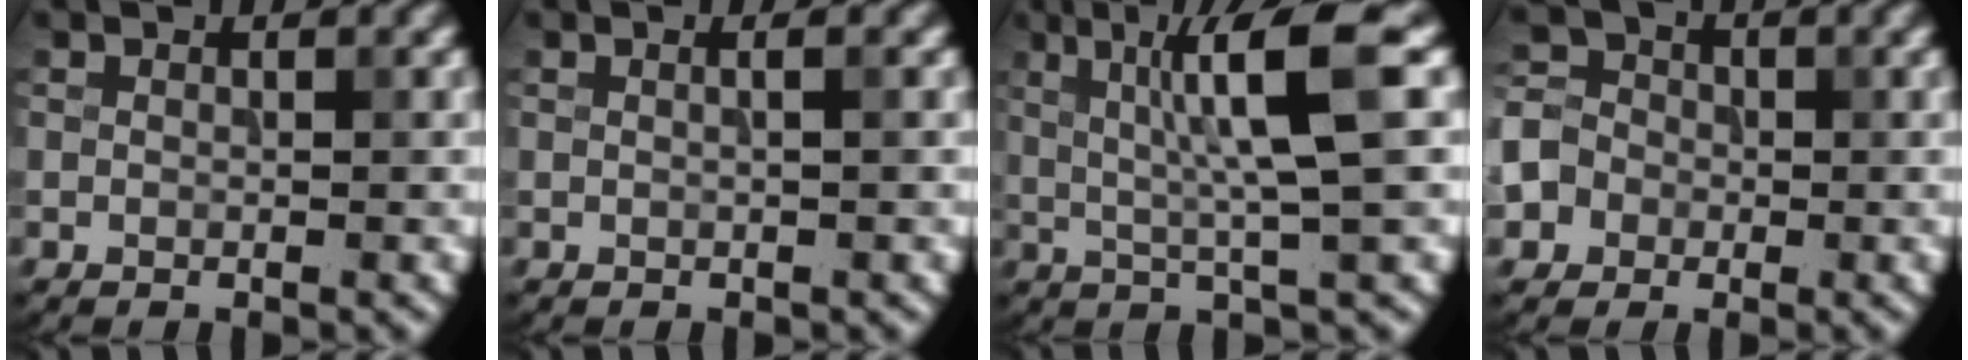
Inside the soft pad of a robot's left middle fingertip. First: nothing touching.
{"total": 1.3, "force": [0.3, 0.6, 1.2], "torque": [-0.007, -0.001, -0.006]}
{"total": 7.3, "force": [1.6, 0.8, 7.1], "torque": [-0.120, 0.013, 0.028]}
{"total": 4.8, "force": [-1.6, 4.3, 1.4], "torque": [-0.009, 0.004, -0.043]}